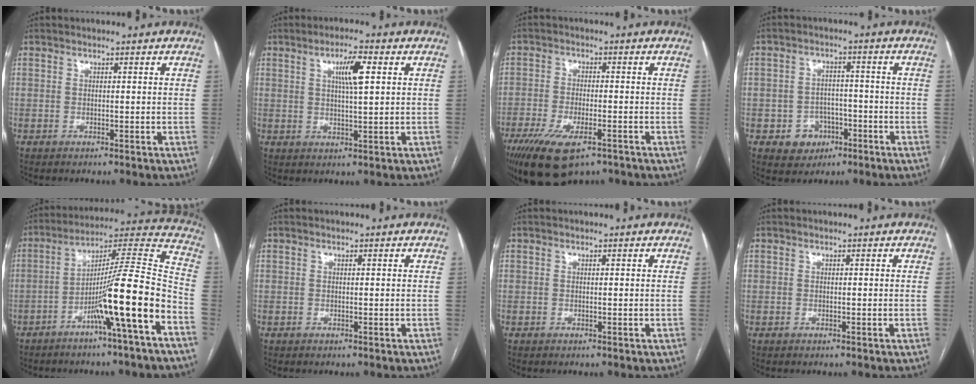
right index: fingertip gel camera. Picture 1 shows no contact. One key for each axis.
{"total": 5.4, "fx": 1.8, "fy": 0.6, "fz": 5.1, "tx": -0.090, "ty": 0.004, "tz": 0.032}
{"total": 11.6, "fx": -7.5, "fy": 4.0, "fz": 8.0, "tx": -0.151, "ty": -0.019, "tz": -0.123}
{"total": 5.4, "fx": -2.4, "fy": 4.6, "fz": 1.3, "tx": -0.013, "ty": 0.013, "tz": -0.028}
{"total": 15.7, "fx": -7.0, "fy": -0.8, "fz": 14.0, "tx": -0.222, "ty": 0.010, "tz": -0.118}
{"total": 0.0}
{"total": 0.0}
{"total": 0.0}